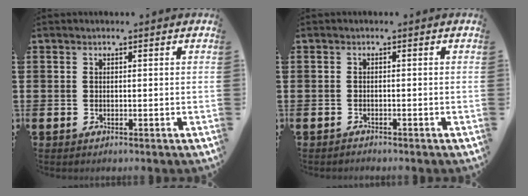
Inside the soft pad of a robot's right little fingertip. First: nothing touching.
{"total": 0.6, "force": [-0.6, 0.1, 0.0], "torque": [-0.002, -0.001, -0.013]}